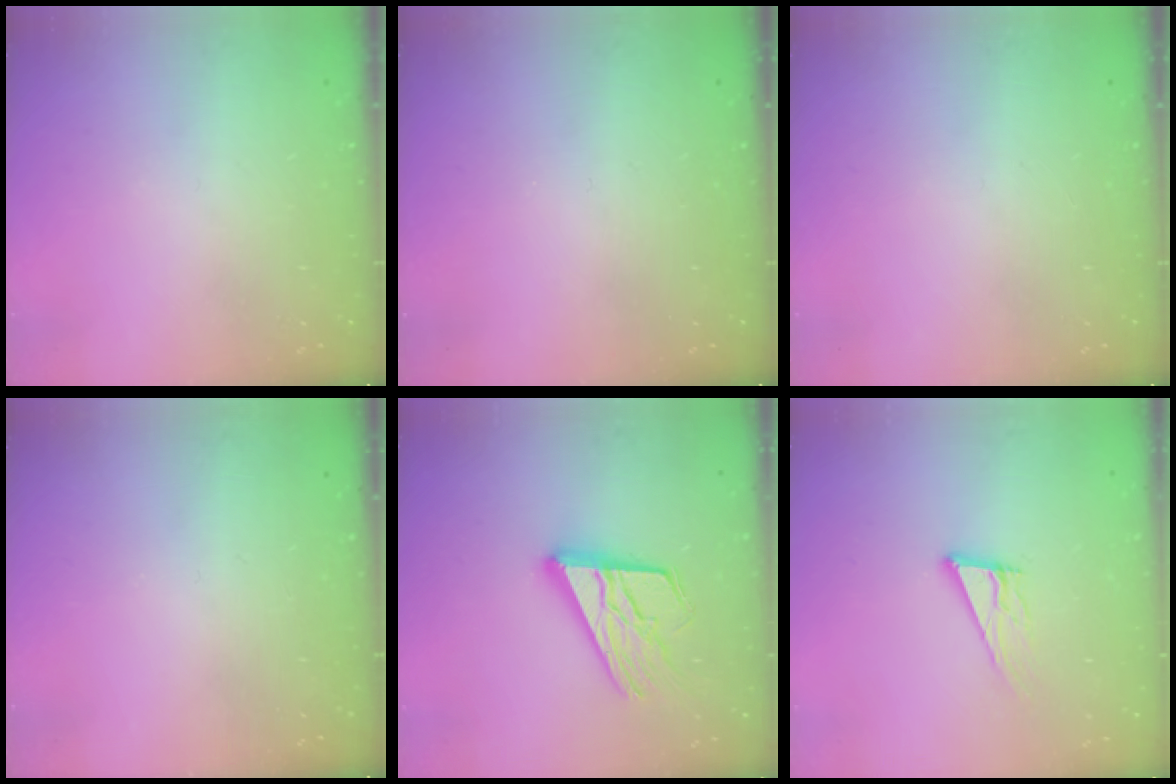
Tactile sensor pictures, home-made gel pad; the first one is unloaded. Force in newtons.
{"total": 0.0}
{"total": 0.0}
{"total": 0.0}
{"total": 18.0, "press": 17.9, "slide": 1.8}
{"total": 12.4, "press": 11.9, "slide": 3.3}